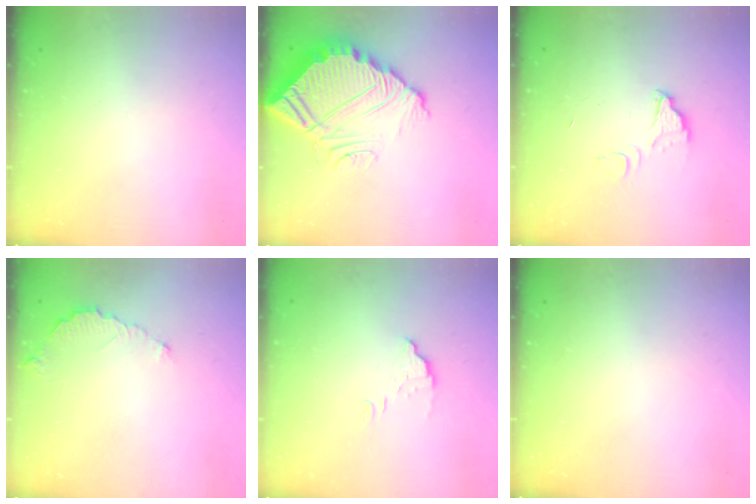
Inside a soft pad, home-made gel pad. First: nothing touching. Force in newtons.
{"total": 10.0, "press": 10.0, "slide": 0.6}
{"total": 4.7, "press": 4.7, "slide": 0.5}
{"total": 3.8, "press": 3.8, "slide": 0.3}
{"total": 4.3, "press": 4.2, "slide": 0.3}
{"total": 0.0}